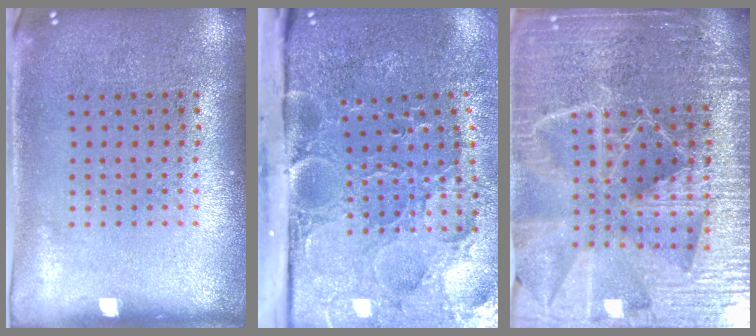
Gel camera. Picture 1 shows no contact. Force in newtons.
{"total": 5.3, "press": 4.2, "slide": 3.3}
{"total": 6.3, "press": 5.5, "slide": 3.2}